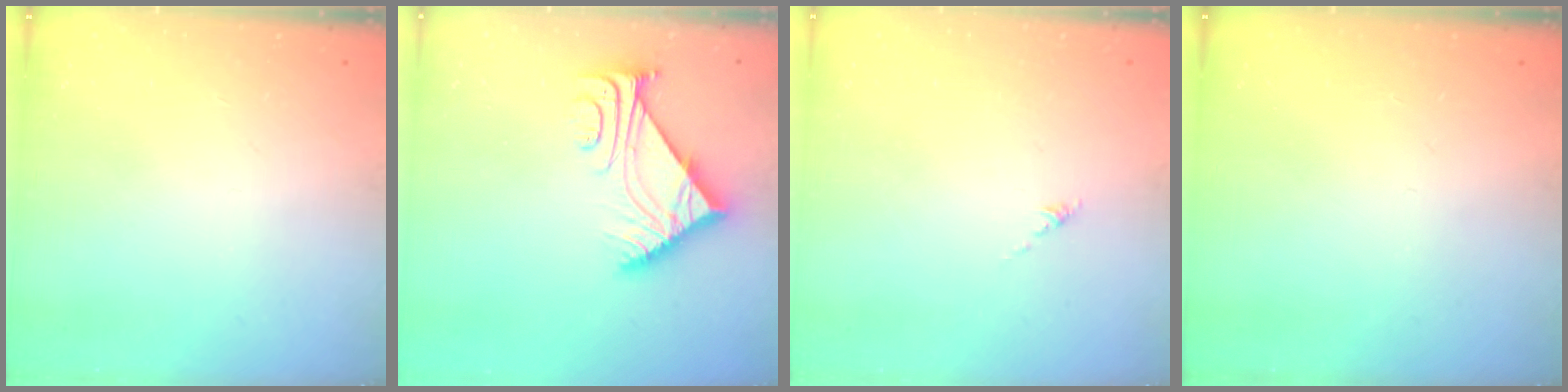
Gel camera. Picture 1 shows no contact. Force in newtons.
{"total": 7.6, "press": 7.6, "slide": 0.7}
{"total": 0.0}
{"total": 0.0}